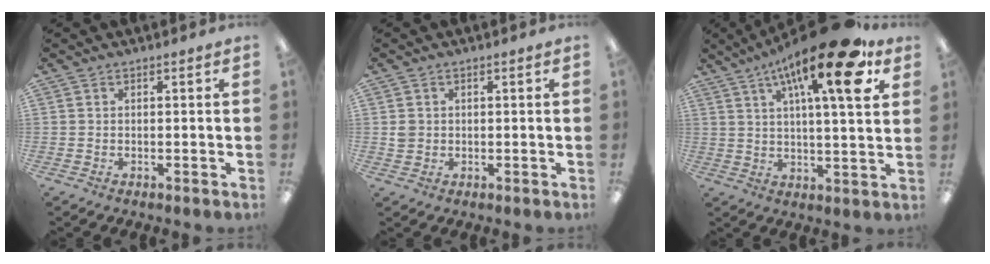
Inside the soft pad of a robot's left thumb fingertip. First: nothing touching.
{"total": 2.0, "force": [0.3, 1.9, 0.5], "torque": [-0.004, 0.002, 0.003]}
{"total": 19.7, "force": [10.1, 5.1, 16.1], "torque": [-0.246, -0.043, 0.149]}